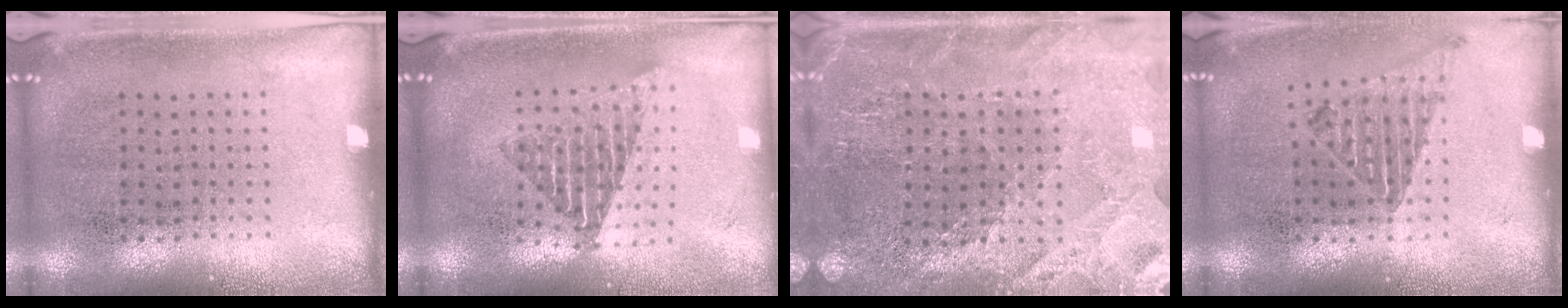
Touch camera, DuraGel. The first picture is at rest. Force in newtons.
{"total": 1.7, "press": 1.4, "slide": 1.0}
{"total": 2.6, "press": 2.6, "slide": 0.4}
{"total": 1.0, "press": 1.0, "slide": 0.1}